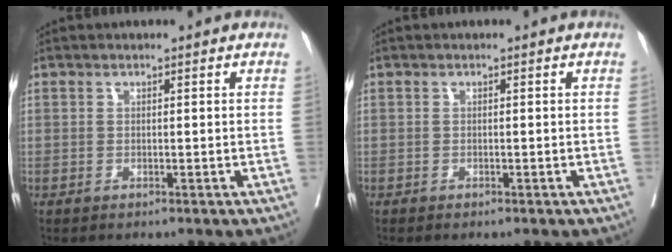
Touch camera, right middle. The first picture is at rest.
{"total": 0.6, "force": [-0.5, 0.2, 0.3], "torque": [-0.007, -0.001, -0.009]}